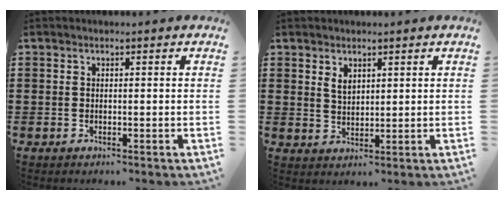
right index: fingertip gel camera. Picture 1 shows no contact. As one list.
[{"total": 2.2, "force": [1.4, 1.3, 1.1], "torque": [-0.026, 0.003, 0.026]}]